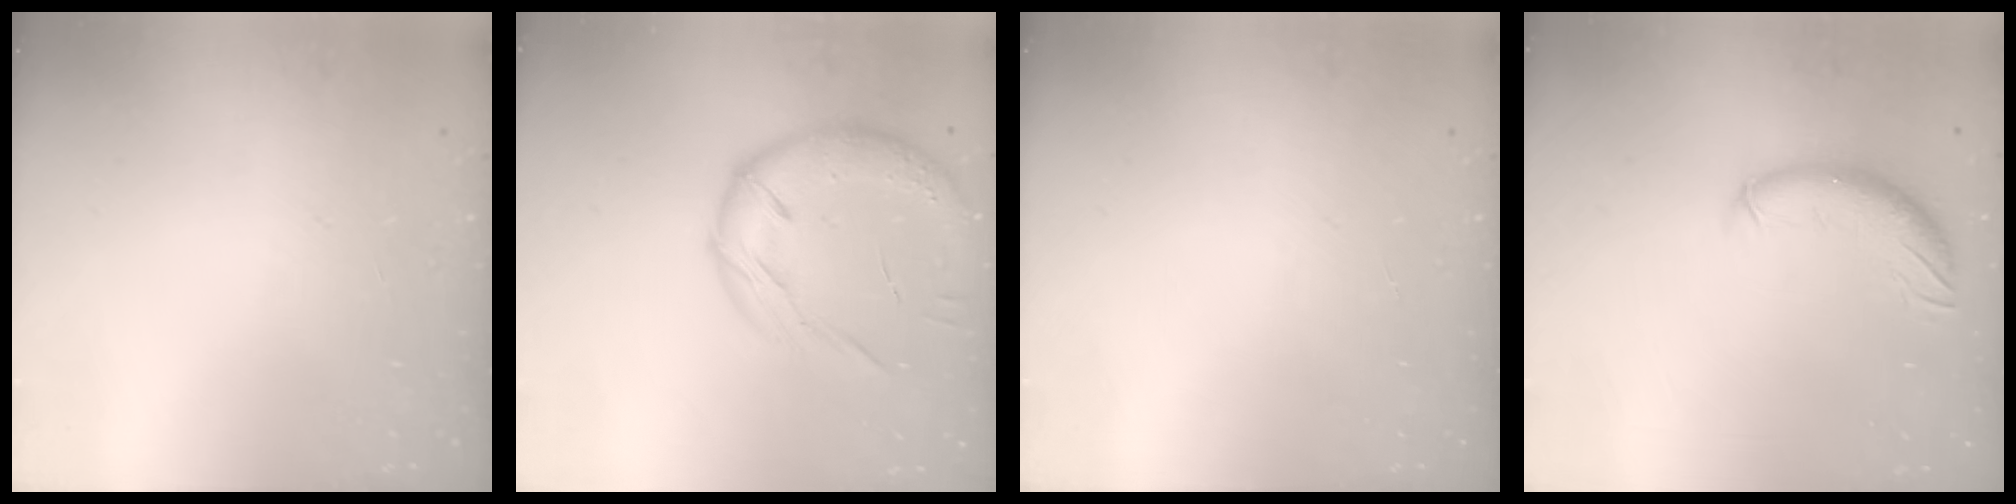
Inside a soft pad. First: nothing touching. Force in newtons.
{"total": 17.2, "press": 16.9, "slide": 3.1}
{"total": 0.0}
{"total": 10.2, "press": 10.0, "slide": 2.1}